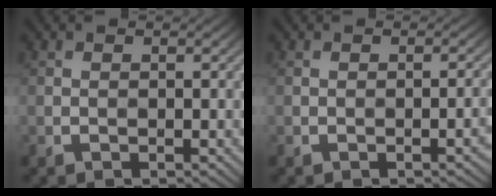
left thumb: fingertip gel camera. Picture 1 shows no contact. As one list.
[{"total": 2.1, "force": [-1.3, 0.4, 1.6], "torque": [-0.011, 0.010, -0.016]}]